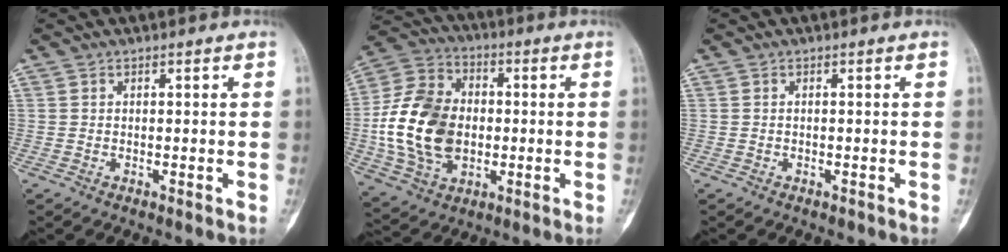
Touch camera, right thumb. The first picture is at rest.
{"total": 19.0, "force": [-1.3, 13.8, 13.0], "torque": [-0.235, 0.015, -0.020]}
{"total": 0.0}